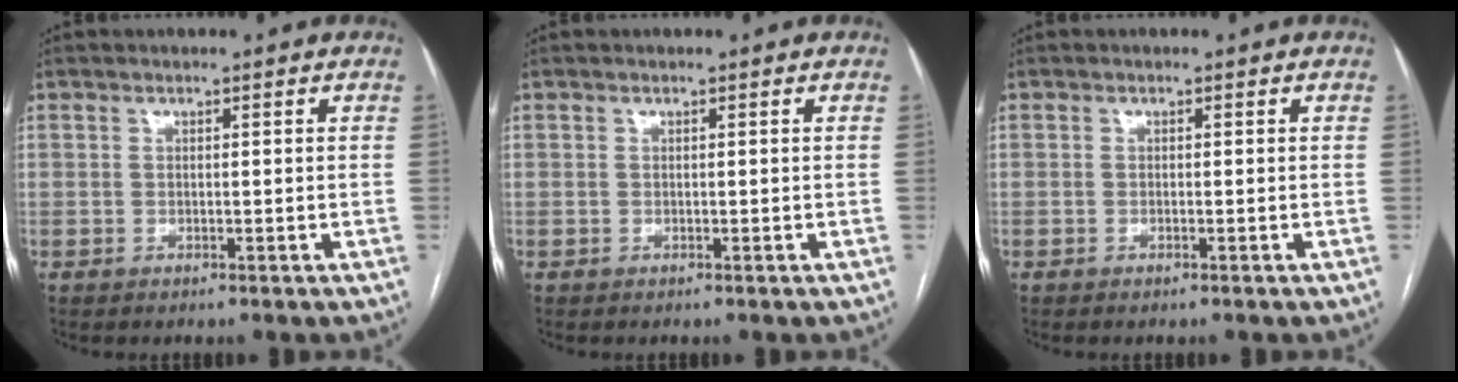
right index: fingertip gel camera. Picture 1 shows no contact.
{"total": 0.0}
{"total": 0.0}